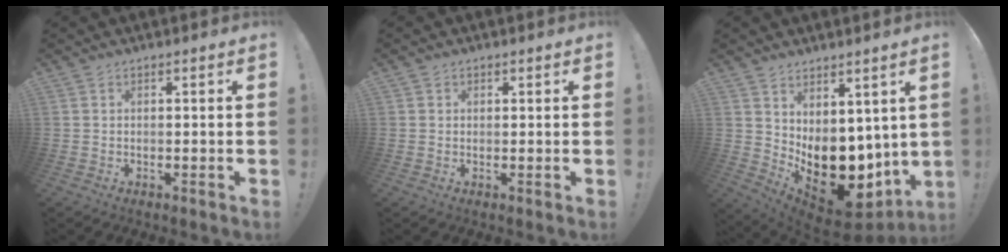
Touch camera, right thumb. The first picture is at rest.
{"total": 0.9, "force": [0.5, 0.7, 0.2], "torque": [0.003, -0.002, 0.008]}
{"total": 14.5, "force": [-1.9, 10.4, 9.9], "torque": [-0.115, -0.008, -0.008]}